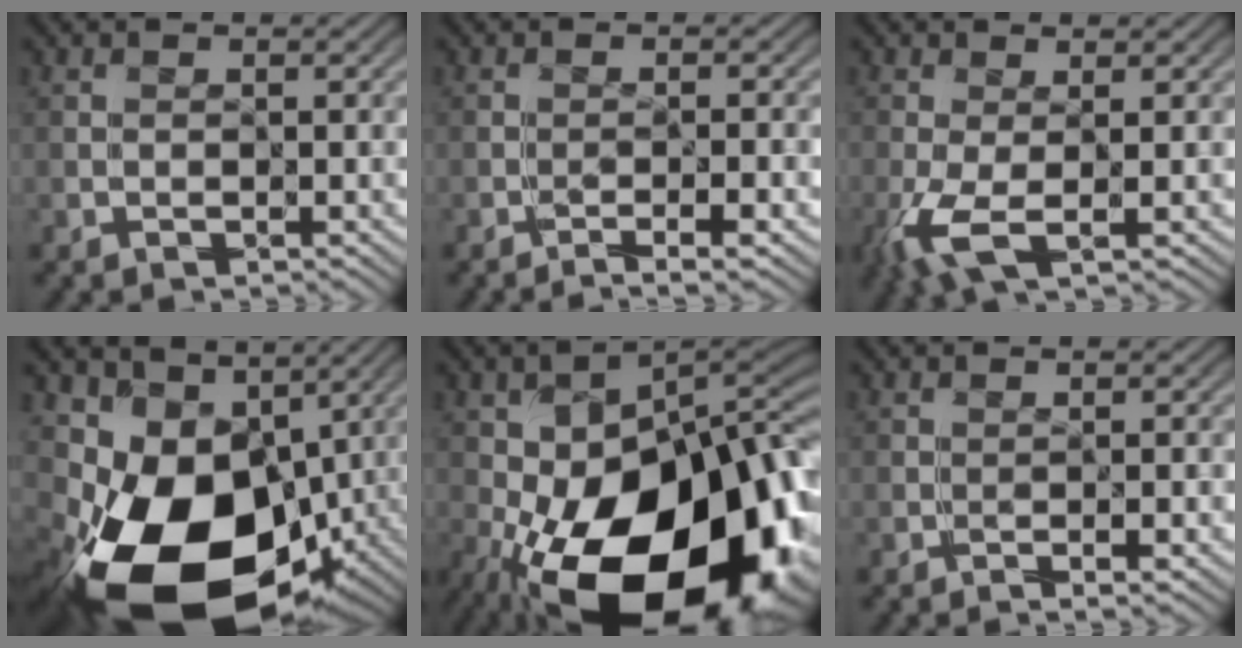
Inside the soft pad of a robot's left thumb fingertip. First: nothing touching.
{"total": 3.8, "force": [-2.5, 0.2, 2.8], "torque": [-0.046, 0.006, -0.041]}
{"total": 4.2, "force": [-1.4, 1.1, 3.8], "torque": [-0.100, -0.006, -0.033]}
{"total": 15.6, "force": [-2.0, 10.8, 11.0], "torque": [-0.213, -0.044, -0.019]}
{"total": 22.5, "force": [-8.5, 12.5, 16.6], "torque": [-0.283, -0.049, -0.107]}
{"total": 1.8, "force": [-1.0, 0.0, 1.5], "torque": [-0.028, 0.002, -0.015]}